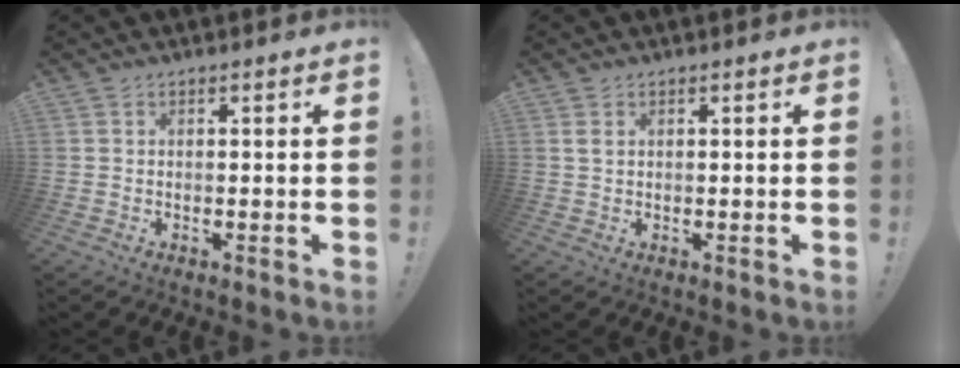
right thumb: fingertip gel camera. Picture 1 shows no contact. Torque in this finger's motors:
{"motor_torque": [0.10, 0.10, 0.01, 0.03, 0.01]}